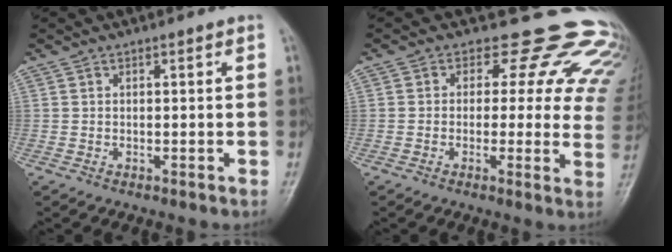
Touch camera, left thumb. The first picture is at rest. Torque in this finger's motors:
{"motor_torque": [0.37, 0.44, -0.06, -0.25, 0.00]}